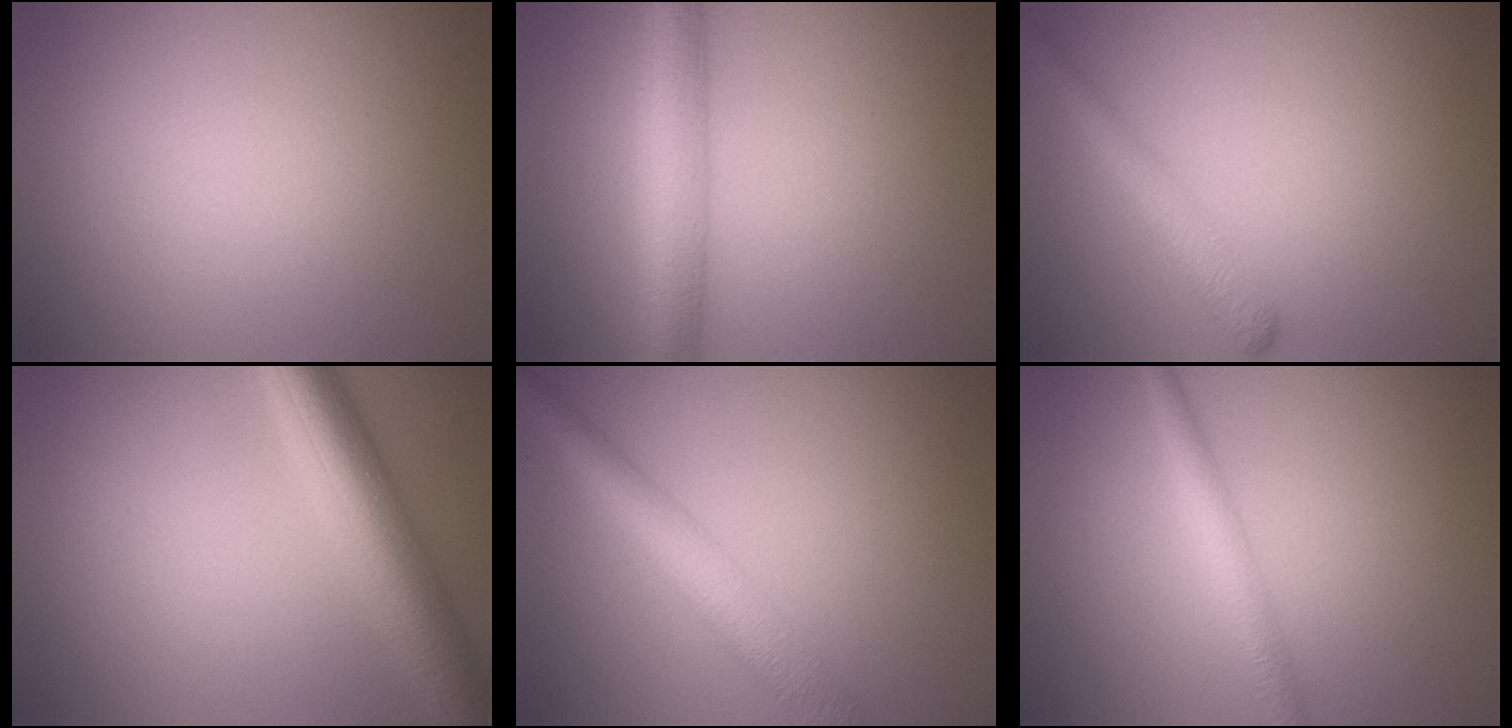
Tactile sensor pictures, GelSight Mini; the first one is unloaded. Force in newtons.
{"total": 5.4, "press": 5.4, "slide": 0.2}
{"total": 2.5, "press": 2.5, "slide": 0.1}
{"total": 7.4, "press": 7.4, "slide": 0.2}
{"total": 5.0, "press": 5.0, "slide": 0.1}
{"total": 2.5, "press": 2.5, "slide": 0.1}